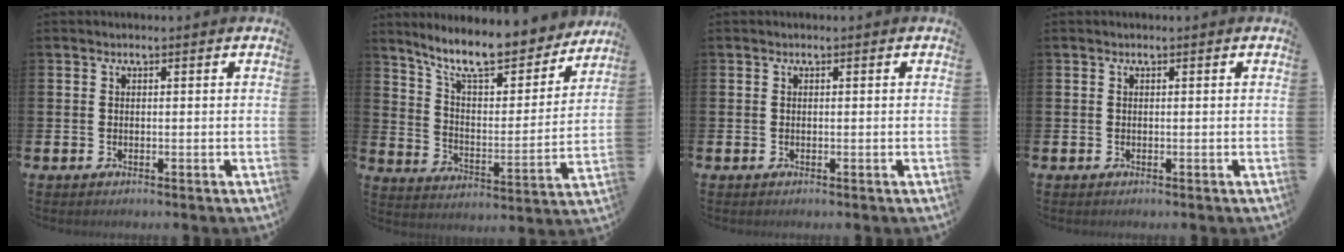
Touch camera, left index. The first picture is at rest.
{"total": 11.7, "force": [10.2, 2.8, 5.1], "torque": [-0.122, -0.069, 0.177]}
{"total": 0.0}
{"total": 0.0}